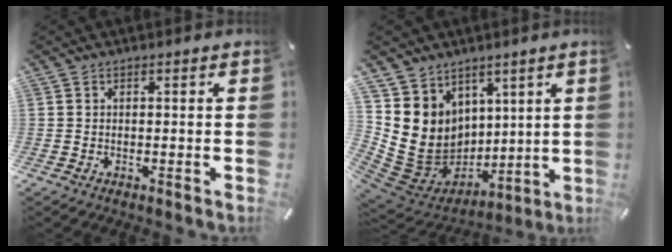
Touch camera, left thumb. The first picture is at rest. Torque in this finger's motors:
{"motor_torque": [2.42, 2.34, 0.40, -0.23, 0.43]}